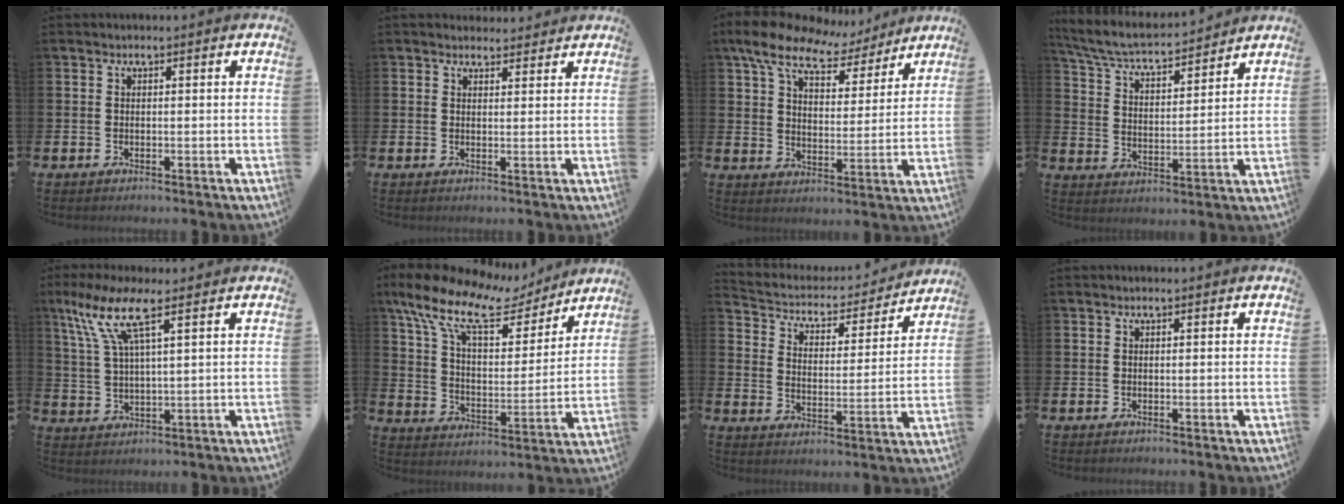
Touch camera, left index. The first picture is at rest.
{"total": 2.2, "force": [2.0, 0.7, -0.2], "torque": [0.009, -0.010, 0.036]}
{"total": 9.9, "force": [8.2, 4.0, 3.9], "torque": [-0.096, -0.048, 0.144]}
{"total": 5.9, "force": [5.6, 1.0, 1.8], "torque": [-0.065, -0.042, 0.093]}
{"total": 8.9, "force": [5.5, 2.0, 6.7], "torque": [-0.142, -0.005, 0.097]}
{"total": 12.7, "force": [9.9, 4.9, 6.3], "torque": [-0.153, -0.055, 0.172]}
{"total": 4.7, "force": [4.4, 1.6, 0.7], "torque": [-0.047, -0.039, 0.069]}
{"total": 0.0}